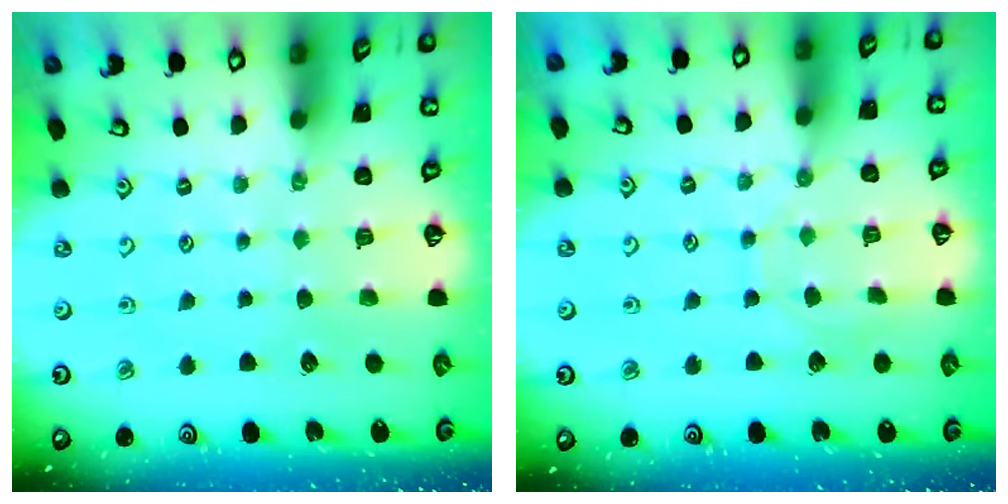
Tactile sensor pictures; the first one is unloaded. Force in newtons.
{"total": 7.2, "press": 7.2, "slide": 0.6}